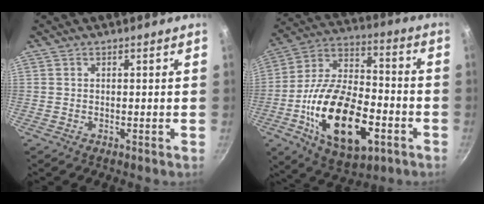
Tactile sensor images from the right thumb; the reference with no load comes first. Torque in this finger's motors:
{"motor_torque": [-0.01, 1.22, 1.33, -1.44, 0.24]}